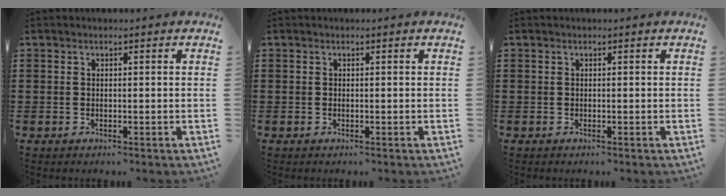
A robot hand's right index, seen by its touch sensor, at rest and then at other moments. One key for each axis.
{"total": 0.0}
{"total": 0.0}